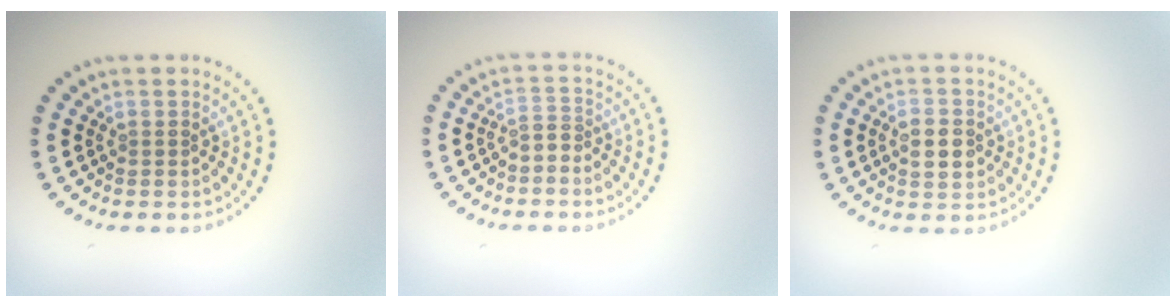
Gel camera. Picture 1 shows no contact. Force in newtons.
{"total": 1.6, "press": 1.3, "slide": 1.0}
{"total": 2.9, "press": 2.9, "slide": 0.1}